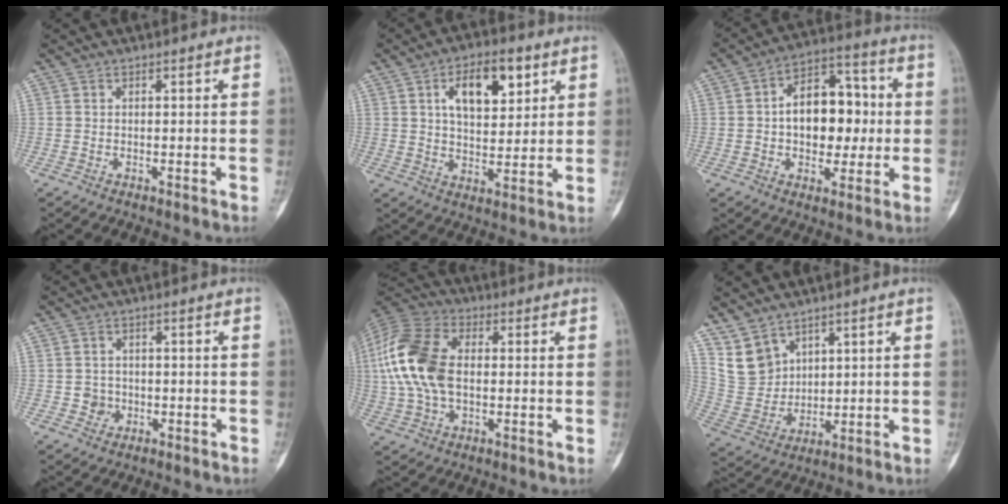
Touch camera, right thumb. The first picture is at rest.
{"total": 12.0, "force": [5.0, 6.2, 9.0], "torque": [-0.109, -0.013, 0.081]}
{"total": 14.6, "force": [0.3, 9.6, 11.0], "torque": [-0.117, 0.031, 0.002]}
{"total": 2.6, "force": [-0.6, 2.5, 0.5], "torque": [0.010, 0.009, -0.010]}
{"total": 16.9, "force": [0.9, 10.4, 13.3], "torque": [-0.286, 0.020, 0.013]}
{"total": 8.2, "force": [5.8, 5.4, 1.9], "torque": [-0.024, -0.037, 0.141]}